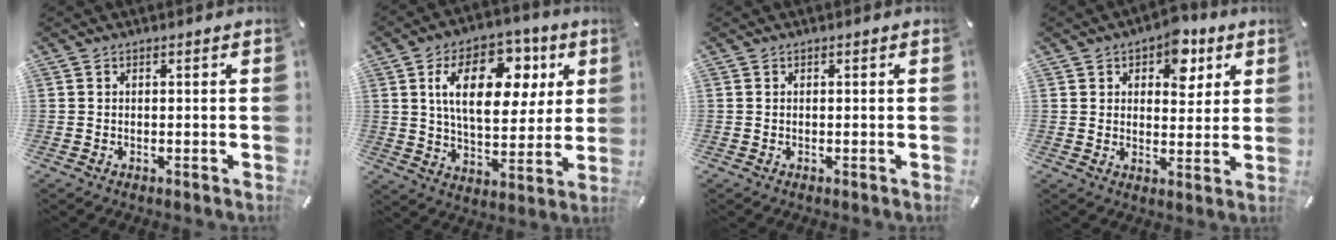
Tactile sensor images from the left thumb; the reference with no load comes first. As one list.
[{"total": 18.8, "force": [6.5, 11.0, 13.8], "torque": [-0.225, 0.000, 0.107]}, {"total": 0.0}, {"total": 8.6, "force": [4.6, 5.7, 4.5], "torque": [-0.041, -0.022, 0.073]}]